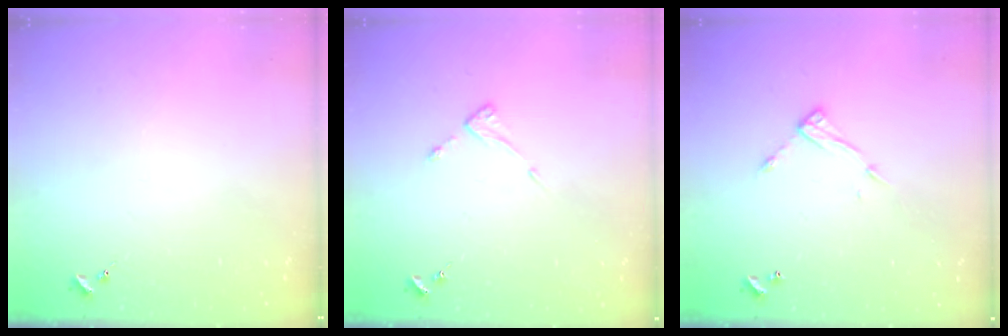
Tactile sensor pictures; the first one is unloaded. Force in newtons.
{"total": 3.8, "press": 3.7, "slide": 0.4}
{"total": 8.6, "press": 8.6, "slide": 0.4}